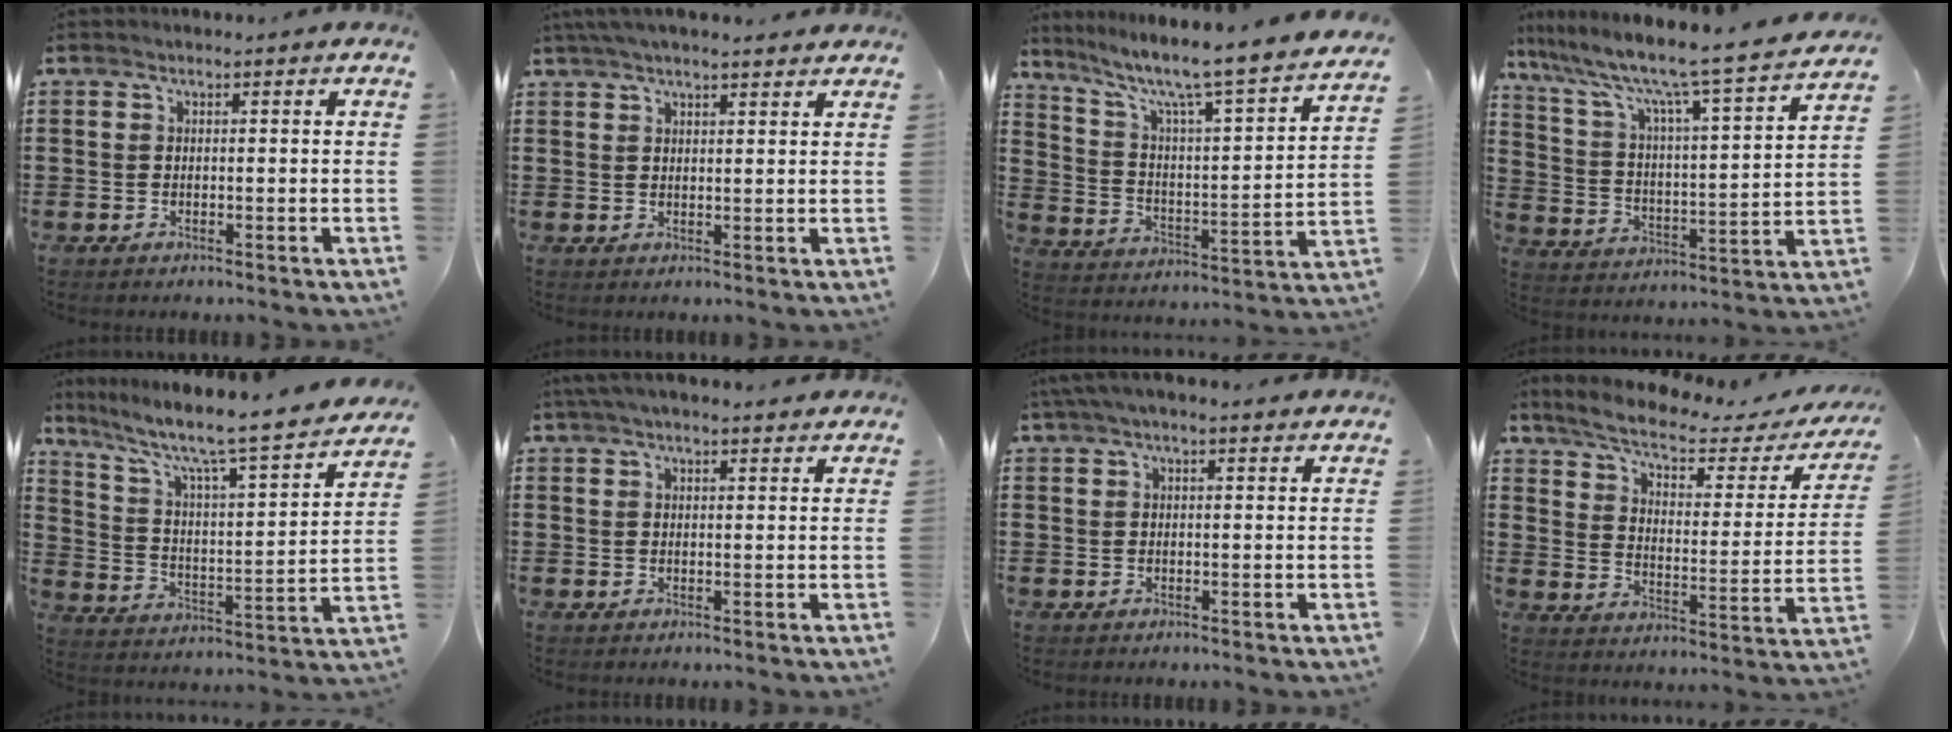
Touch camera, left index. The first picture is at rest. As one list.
[{"total": 3.4, "force": [2.9, 0.3, 1.7], "torque": [-0.040, 0.003, 0.054]}, {"total": 7.1, "force": [5.8, 0.2, 4.2], "torque": [-0.106, -0.054, 0.086]}, {"total": 8.8, "force": [7.4, -0.3, 4.6], "torque": [-0.120, -0.064, 0.113]}, {"total": 7.2, "force": [5.8, 0.5, 4.2], "torque": [-0.109, -0.052, 0.087]}, {"total": 2.9, "force": [2.4, 0.4, 1.6], "torque": [-0.036, 0.003, 0.045]}, {"total": 2.7, "force": [1.9, 0.4, 1.9], "torque": [-0.041, 0.005, 0.035]}, {"total": 6.0, "force": [4.6, 1.2, 3.8], "torque": [-0.095, -0.024, 0.072]}]